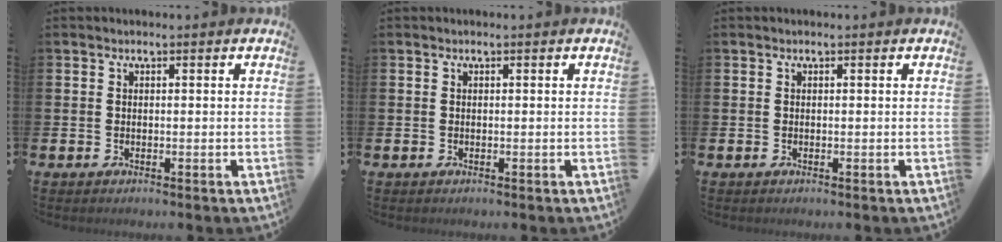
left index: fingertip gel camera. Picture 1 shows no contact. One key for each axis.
{"total": 0.0}
{"total": 0.0}